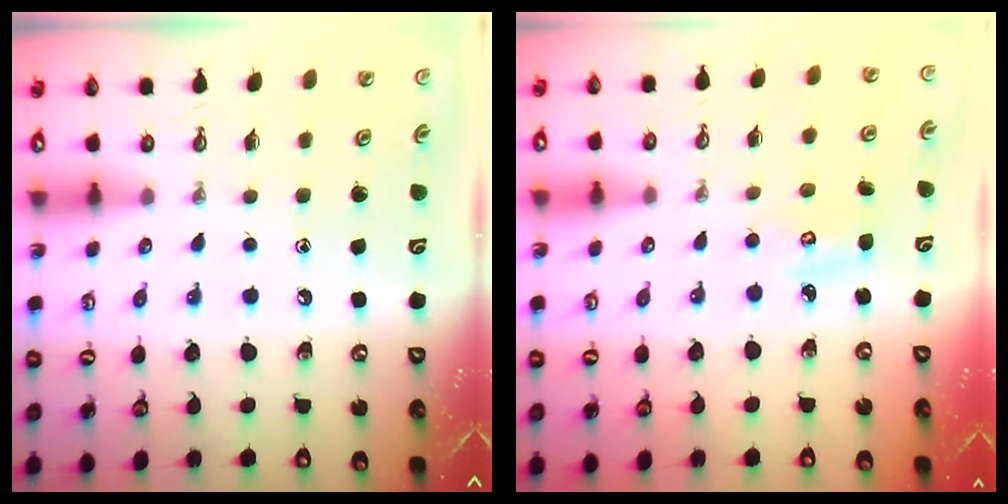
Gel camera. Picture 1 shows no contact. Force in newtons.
{"total": 4.0, "press": 4.0, "slide": 0.3}